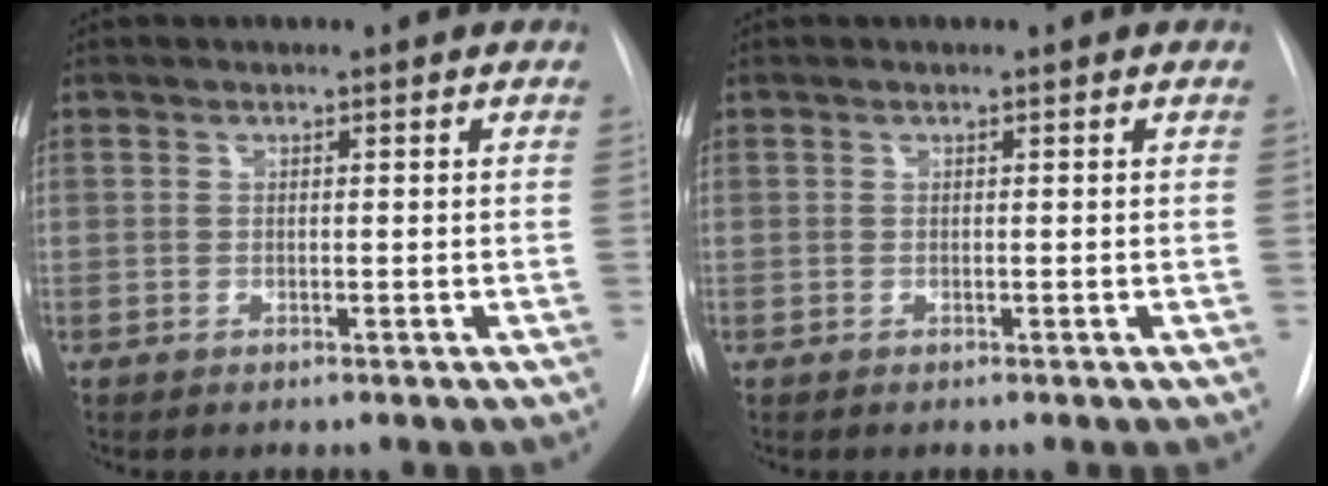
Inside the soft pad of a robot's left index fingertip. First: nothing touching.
{"total": 0.0}